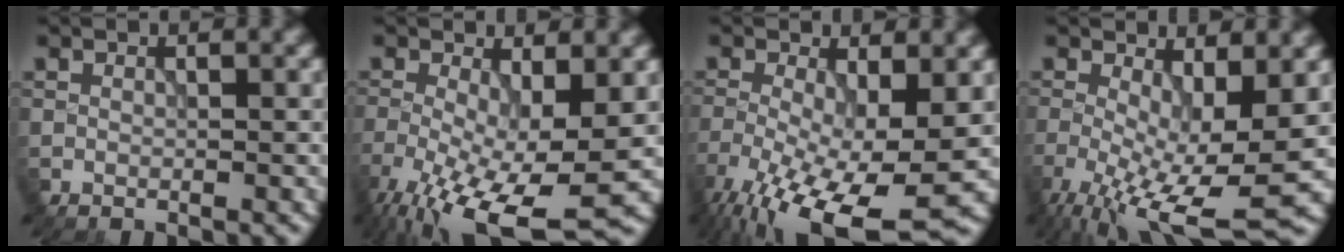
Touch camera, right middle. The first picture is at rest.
{"total": 11.9, "force": [-4.6, 4.2, 10.2], "torque": [-0.201, -0.033, -0.073]}
{"total": 13.3, "force": [-5.5, 4.8, 11.1], "torque": [-0.219, -0.032, -0.085]}
{"total": 9.9, "force": [-2.9, 3.1, 8.9], "torque": [-0.168, -0.021, -0.044]}